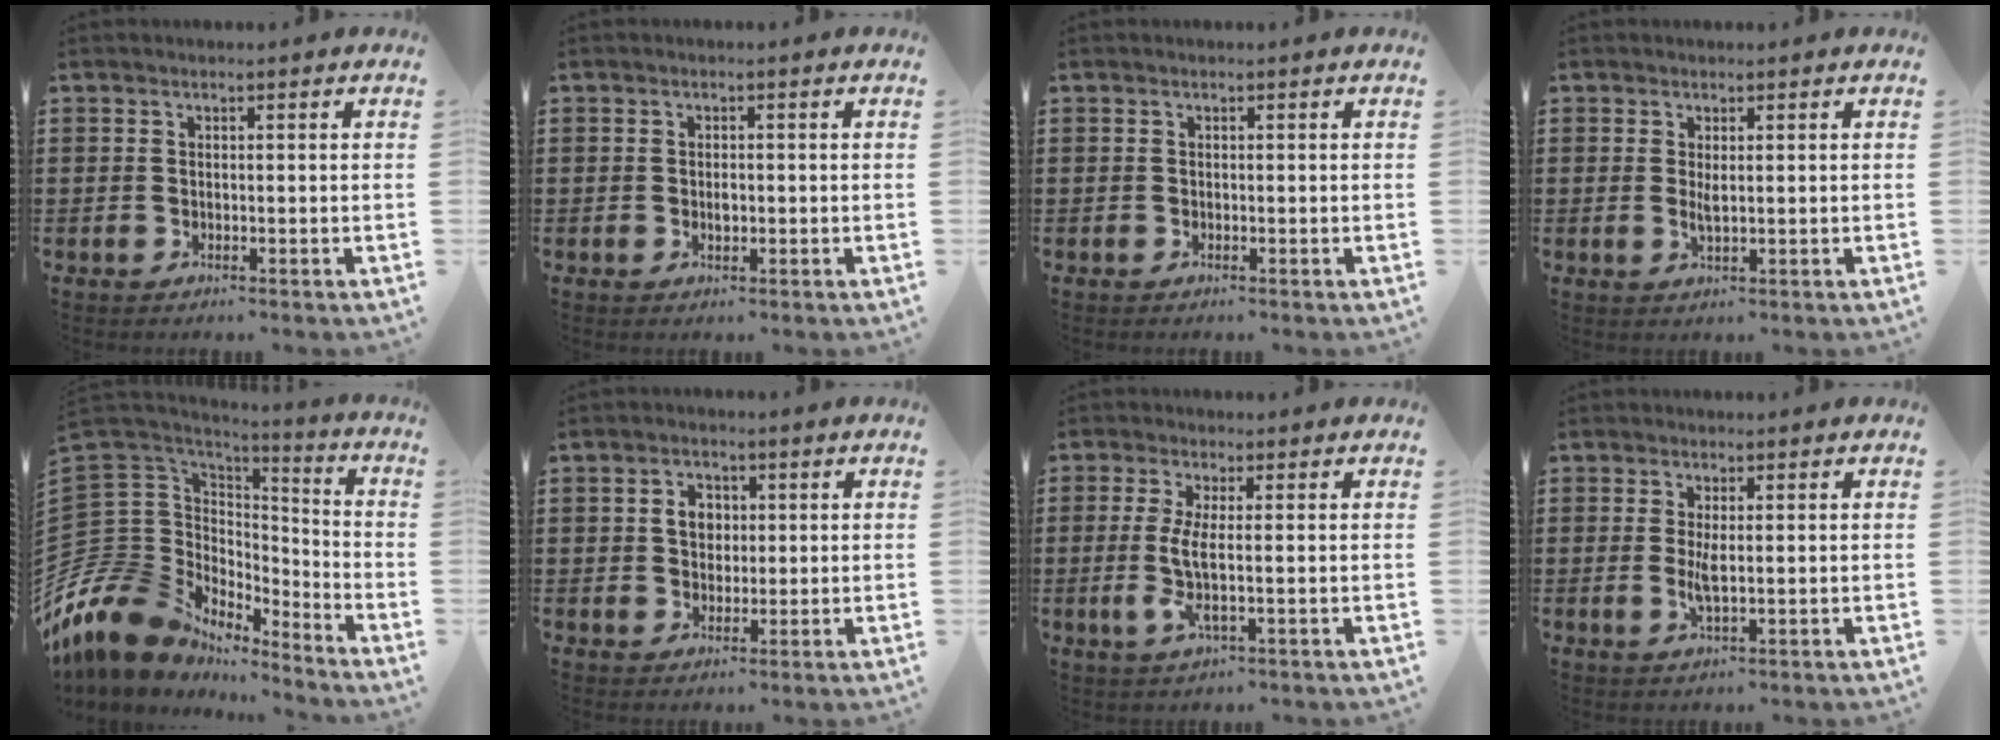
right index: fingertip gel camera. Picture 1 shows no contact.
{"total": 1.2, "force": [-0.1, 0.6, 1.1], "torque": [-0.022, 0.000, -0.002]}
{"total": 0.0}
{"total": 1.7, "force": [0.4, 0.4, 1.6], "torque": [-0.033, -0.002, 0.008]}
{"total": 13.0, "force": [-8.1, 9.2, 4.5], "torque": [-0.166, -0.019, -0.154]}
{"total": 3.6, "force": [0.6, 2.8, 2.1], "torque": [-0.051, 0.013, 0.007]}
{"total": 5.2, "force": [-0.3, 0.7, 5.1], "torque": [-0.116, -0.013, -0.012]}
{"total": 2.8, "force": [0.2, 0.7, 2.7], "torque": [-0.059, -0.005, 0.001]}